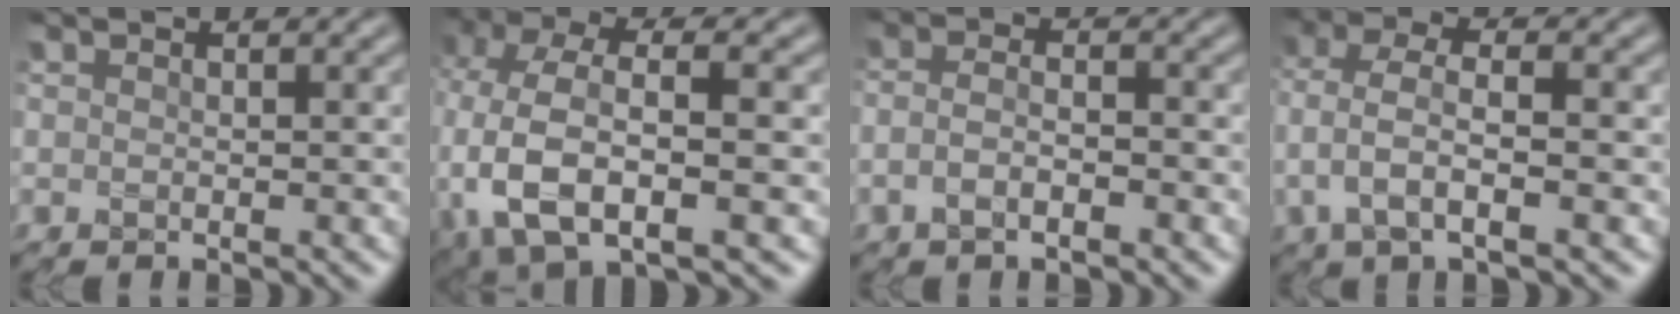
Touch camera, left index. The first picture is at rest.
{"total": 10.2, "force": [-1.8, 5.5, 8.4], "torque": [-0.186, -0.007, -0.033]}
{"total": 2.6, "force": [-1.1, 1.0, 2.1], "torque": [-0.045, 0.000, -0.026]}
{"total": 4.7, "force": [-0.9, 2.0, 4.2], "torque": [-0.093, 0.007, -0.021]}